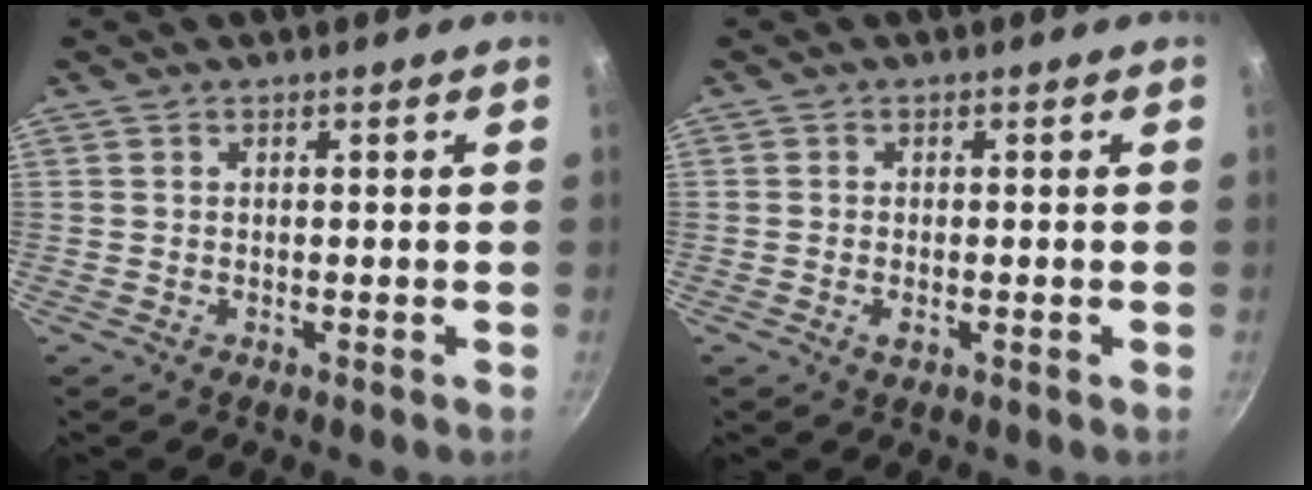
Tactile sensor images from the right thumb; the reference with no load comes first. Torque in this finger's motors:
{"motor_torque": [-0.48, 0.17, -0.28, 0.19, -0.01]}